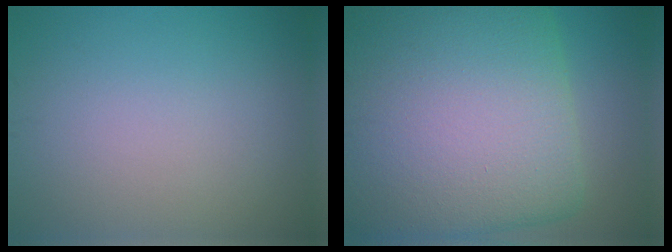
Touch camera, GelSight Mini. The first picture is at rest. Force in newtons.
{"total": 20.0, "press": 20.0, "slide": 0.8}